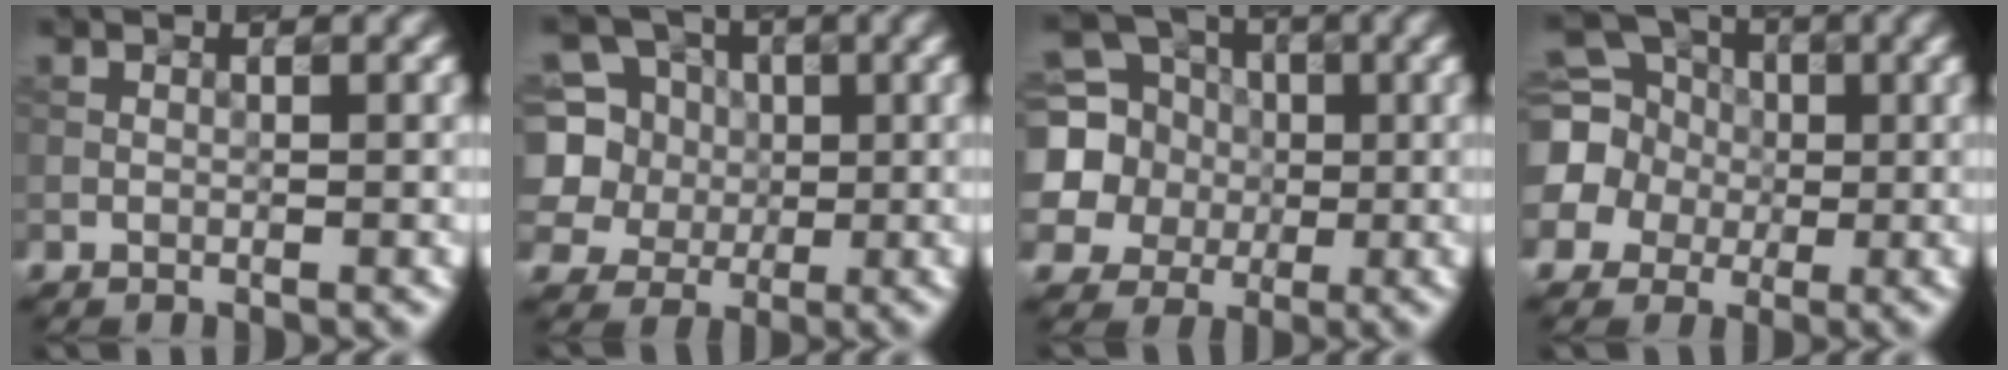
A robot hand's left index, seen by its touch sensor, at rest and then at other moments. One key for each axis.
{"total": 8.1, "fx": 1.7, "fy": 7.3, "fz": 3.1, "tx": -0.078, "ty": 0.031, "tz": 0.013}
{"total": 10.2, "fx": 1.1, "fy": 9.5, "fz": 3.7, "tx": -0.121, "ty": 0.029, "tz": -0.006}
{"total": 10.9, "fx": 1.0, "fy": 10.0, "fz": 4.2, "tx": -0.120, "ty": 0.020, "tz": -0.015}